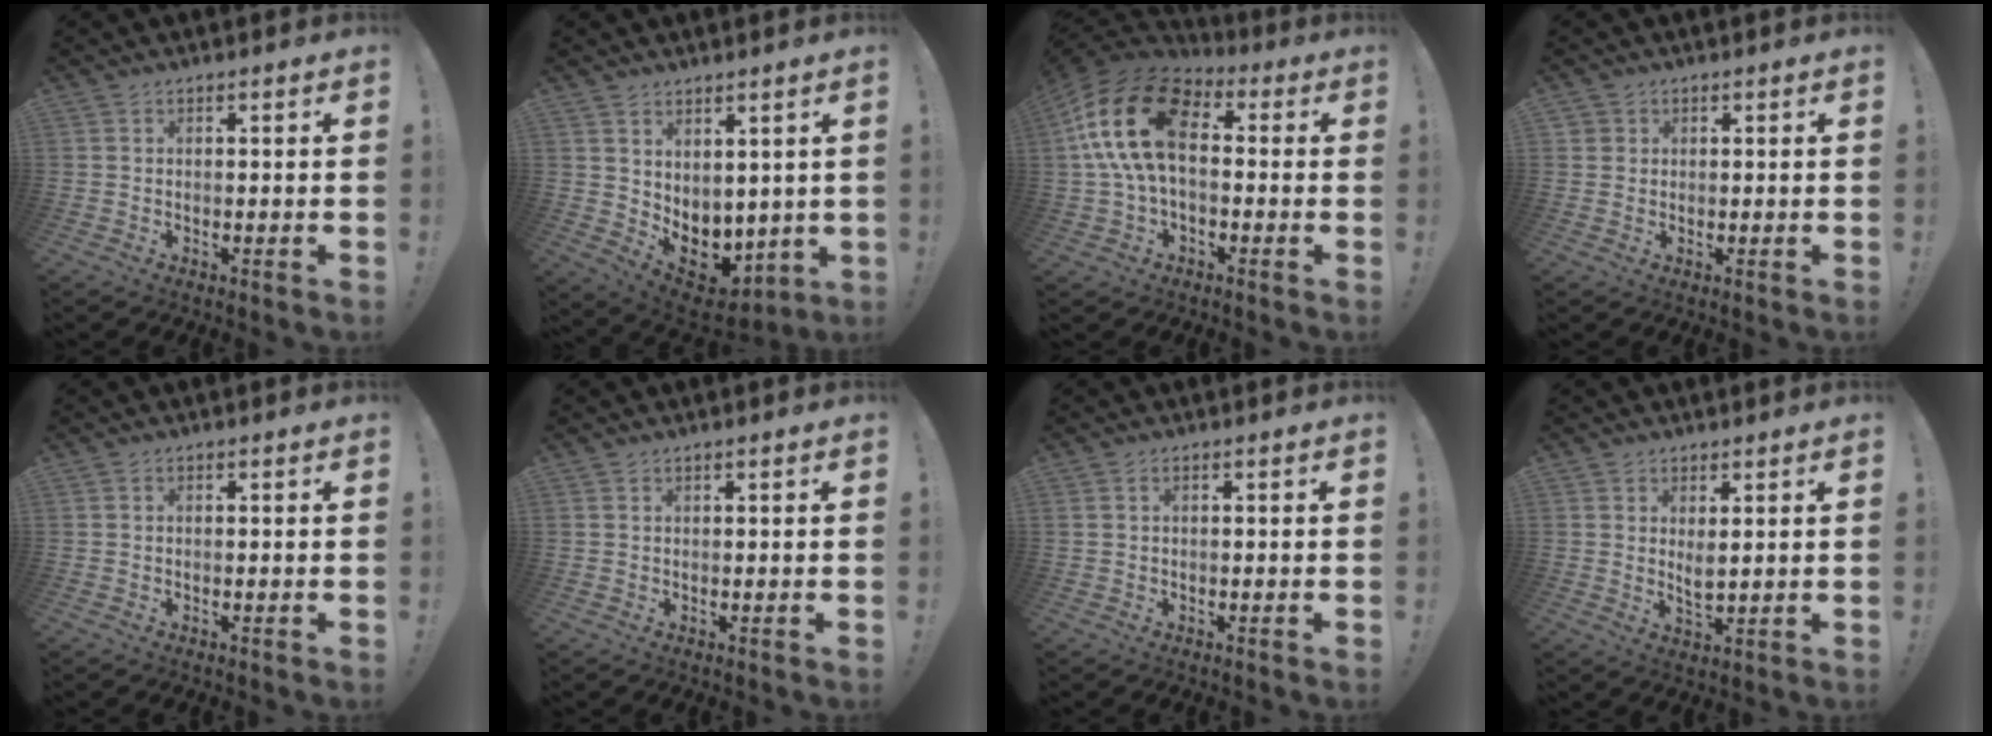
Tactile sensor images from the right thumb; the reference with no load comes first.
{"total": 6.9, "force": [1.4, 6.1, 3.0], "torque": [-0.023, -0.030, 0.043]}
{"total": 20.0, "force": [3.4, 11.3, 16.2], "torque": [-0.314, 0.015, 0.066]}
{"total": 1.6, "force": [0.7, 1.4, 0.3], "torque": [-0.004, -0.001, 0.012]}
{"total": 0.0}
{"total": 0.6, "force": [0.5, 0.0, 0.2], "torque": [0.002, -0.002, 0.009]}
{"total": 0.8, "force": [0.4, 0.3, 0.6], "torque": [-0.015, 0.002, 0.008]}
{"total": 3.9, "force": [2.3, 1.5, 2.8], "torque": [-0.028, -0.022, 0.037]}